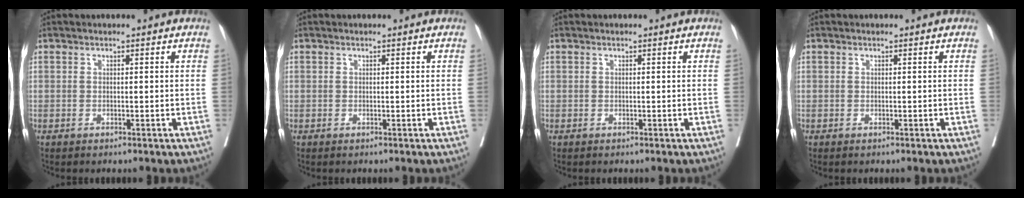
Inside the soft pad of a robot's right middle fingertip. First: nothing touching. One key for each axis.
{"total": 0.0}
{"total": 0.0}
{"total": 0.0}